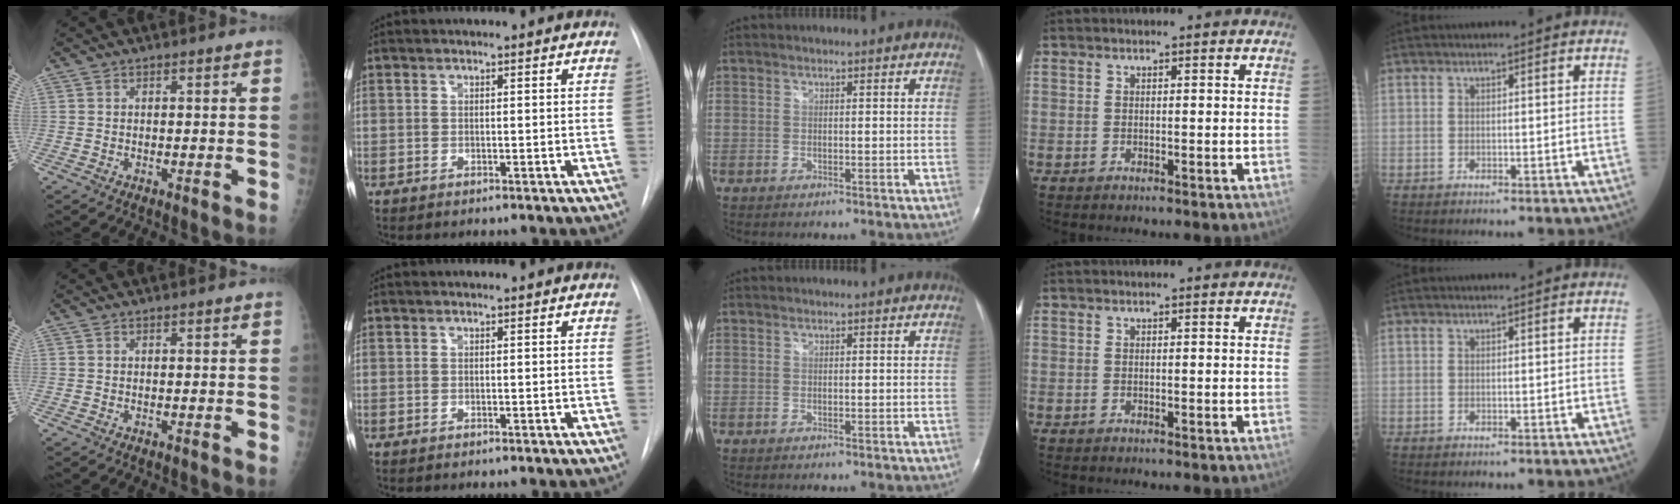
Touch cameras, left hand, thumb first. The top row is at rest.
{}